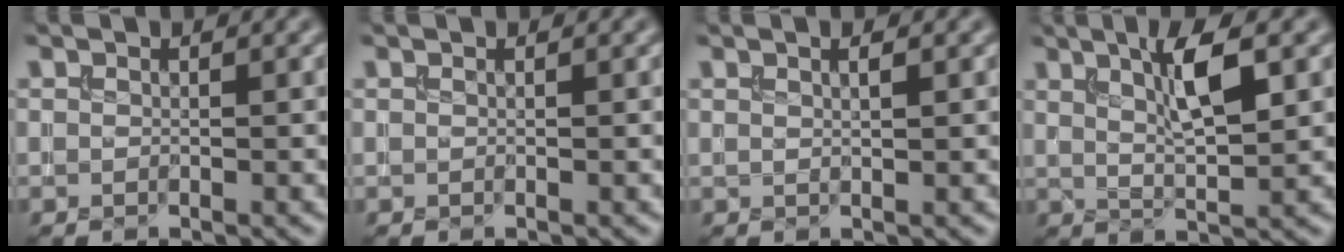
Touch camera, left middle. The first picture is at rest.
{"total": 0.0}
{"total": 1.9, "force": [0.8, 0.8, 1.5], "torque": [0.000, 0.006, -0.002]}
{"total": 4.9, "force": [1.8, 1.1, 4.5], "torque": [-0.075, -0.001, 0.036]}